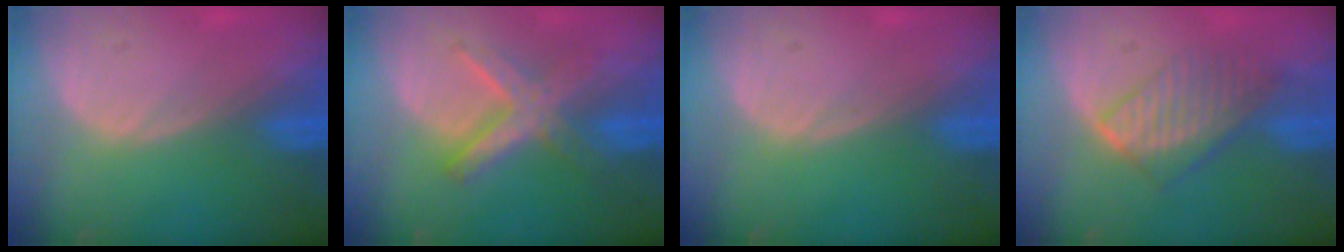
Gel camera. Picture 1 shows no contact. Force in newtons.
{"total": 6.6, "press": 6.6, "slide": 0.2}
{"total": 0.0}
{"total": 6.5, "press": 6.3, "slide": 1.7}